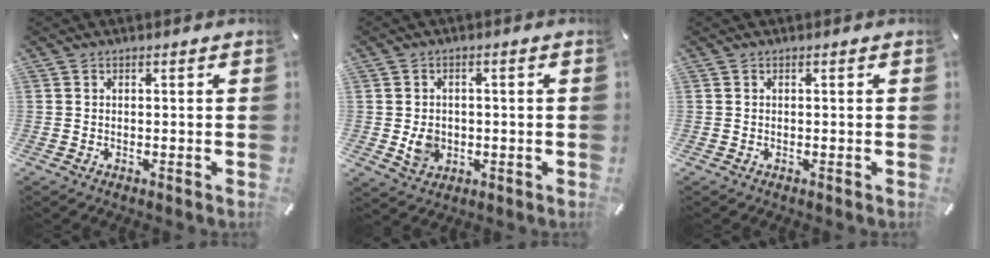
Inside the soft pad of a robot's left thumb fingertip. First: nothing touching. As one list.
[{"total": 5.3, "force": [-0.8, 4.5, 2.6], "torque": [-0.035, -0.006, -0.017]}, {"total": 0.0}]